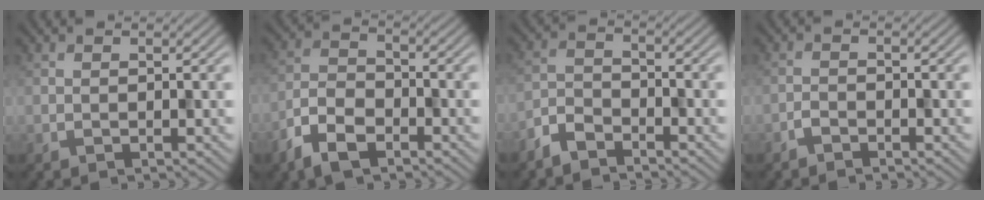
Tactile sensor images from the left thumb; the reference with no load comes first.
{"total": 6.8, "force": [-4.5, 3.2, 3.9], "torque": [-0.084, -0.006, -0.102]}
{"total": 3.9, "force": [-3.3, 1.4, 1.5], "torque": [-0.034, -0.002, -0.082]}
{"total": 1.3, "force": [-1.2, 0.4, 0.5], "torque": [-0.010, 0.002, -0.028]}